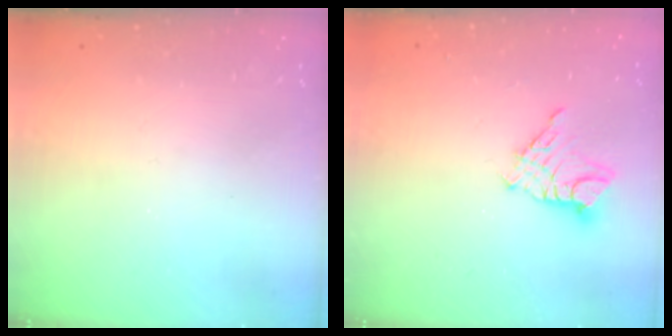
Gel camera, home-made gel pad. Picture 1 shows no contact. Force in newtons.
{"total": 9.6, "press": 9.5, "slide": 0.9}